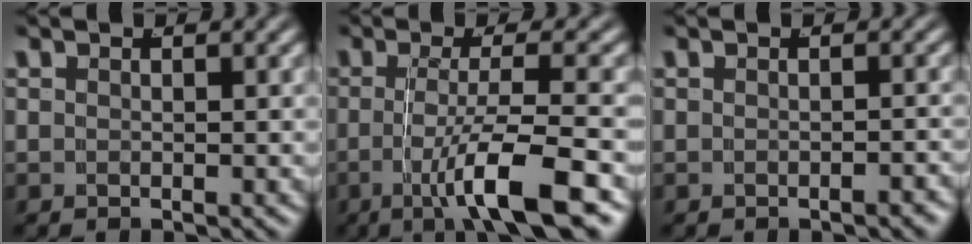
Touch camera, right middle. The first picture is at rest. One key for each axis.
{"total": 7.3, "fx": -3.3, "fy": 1.3, "fz": 6.3, "tx": -0.104, "ty": -0.010, "tz": -0.048}
{"total": 0.8, "fx": -0.7, "fy": -0.1, "fz": 0.2, "tx": -0.003, "ty": 0.005, "tz": -0.015}